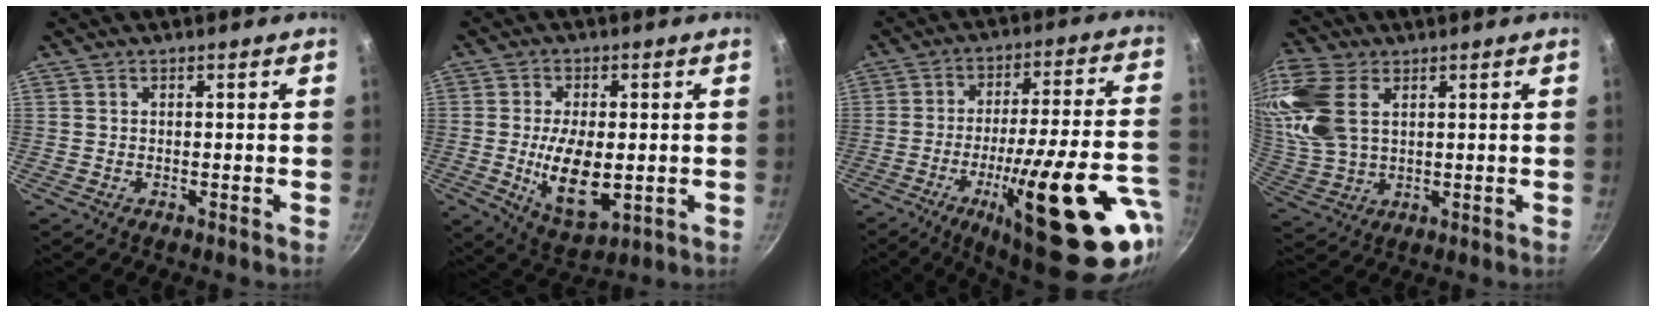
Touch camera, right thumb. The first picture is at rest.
{"total": 11.7, "force": [-1.1, 6.0, 10.0], "torque": [-0.169, -0.008, -0.007]}
{"total": 27.8, "force": [-10.7, 6.4, 24.8], "torque": [-0.326, 0.024, -0.154]}
{"total": 13.7, "force": [4.7, 8.3, 9.9], "torque": [-0.210, -0.005, 0.100]}